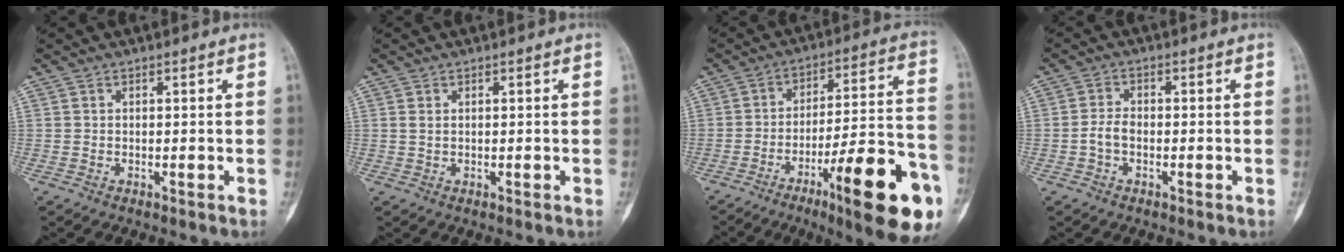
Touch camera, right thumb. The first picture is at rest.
{"total": 0.8, "force": [0.3, 0.5, 0.6], "torque": [-0.015, 0.003, 0.010]}
{"total": 22.4, "force": [-10.4, 4.5, 19.3], "torque": [-0.238, 0.053, -0.150]}
{"total": 2.9, "force": [-0.9, 1.7, 2.1], "torque": [-0.043, 0.012, -0.022]}